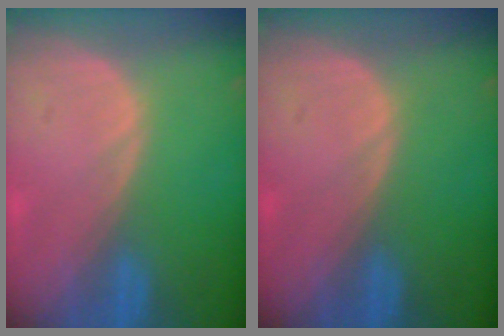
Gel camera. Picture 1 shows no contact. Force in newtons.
{"total": 0.0}